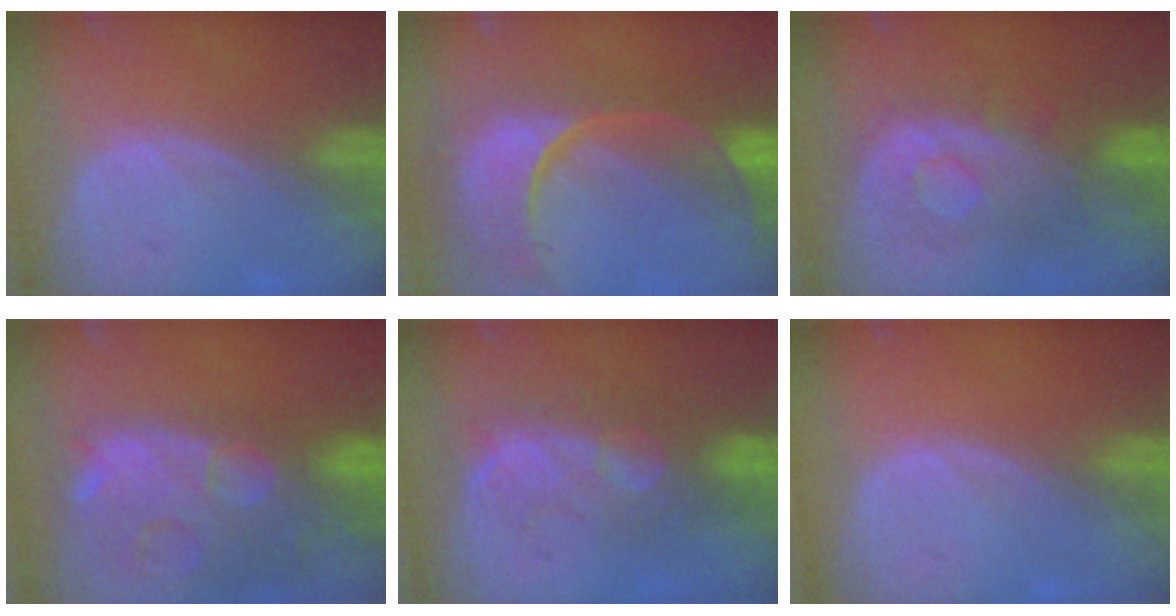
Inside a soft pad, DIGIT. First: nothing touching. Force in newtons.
{"total": 13.9, "press": 11.0, "slide": 8.4}
{"total": 8.6, "press": 8.4, "slide": 1.4}
{"total": 15.0, "press": 11.9, "slide": 9.0}
{"total": 8.1, "press": 7.9, "slide": 1.7}
{"total": 0.0}